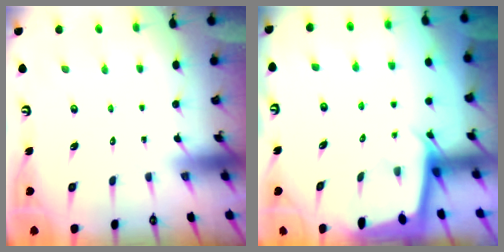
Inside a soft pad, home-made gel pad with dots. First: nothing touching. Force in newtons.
{"total": 1.7, "press": 1.7, "slide": 0.1}